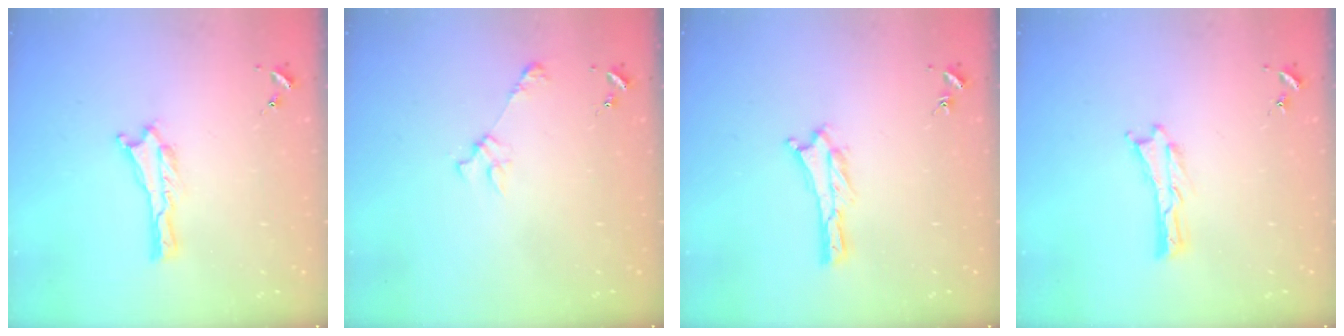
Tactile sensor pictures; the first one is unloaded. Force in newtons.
{"total": 2.4, "press": 2.4, "slide": 0.3}
{"total": 0.0}
{"total": 0.0}